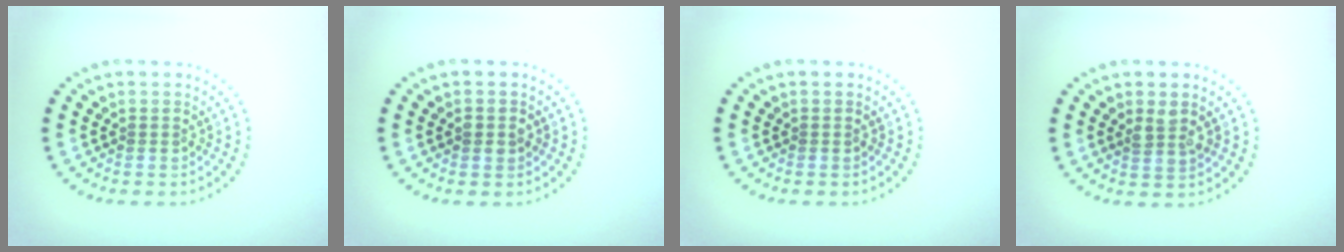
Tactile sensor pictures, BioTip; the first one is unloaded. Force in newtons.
{"total": 1.6, "press": 1.6, "slide": 0.1}
{"total": 0.0}
{"total": 1.8, "press": 1.7, "slide": 0.6}